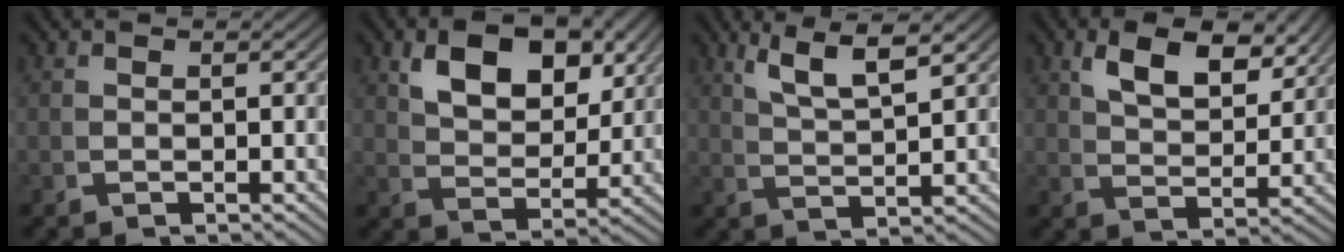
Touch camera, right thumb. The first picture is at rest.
{"total": 6.2, "force": [2.9, 3.3, 4.4], "torque": [-0.068, -0.007, 0.057]}
{"total": 5.3, "force": [3.8, 1.0, 3.5], "torque": [-0.056, 0.010, 0.074]}
{"total": 5.9, "force": [3.8, 2.2, 3.9], "torque": [-0.064, 0.002, 0.073]}